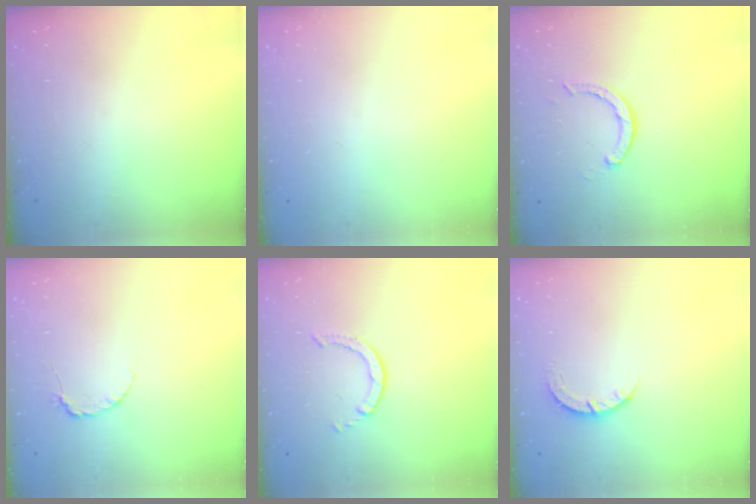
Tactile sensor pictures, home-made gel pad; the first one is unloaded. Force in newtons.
{"total": 0.0}
{"total": 2.9, "press": 2.8, "slide": 0.5}
{"total": 4.0, "press": 4.0, "slide": 0.5}
{"total": 0.6, "press": 0.6, "slide": 0.1}
{"total": 3.4, "press": 3.4, "slide": 0.4}